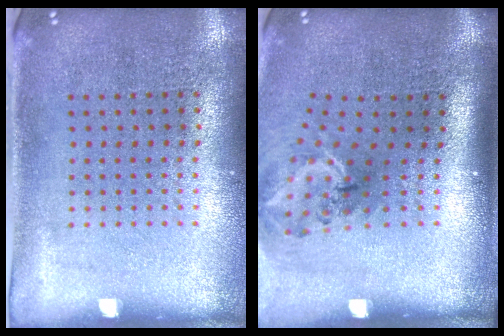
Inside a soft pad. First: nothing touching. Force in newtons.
{"total": 1.8, "press": 1.2, "slide": 1.4}